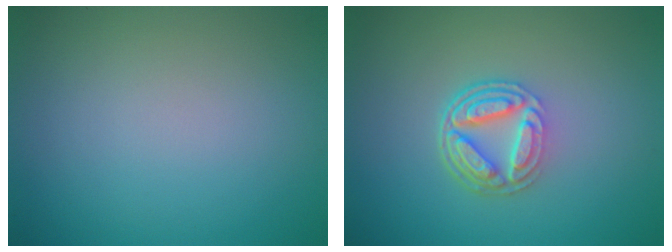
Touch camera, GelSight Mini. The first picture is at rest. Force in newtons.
{"total": 4.8, "press": 3.5, "slide": 3.3}